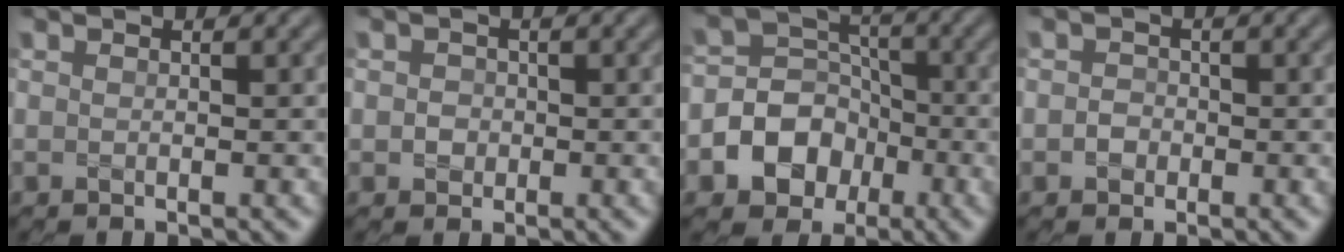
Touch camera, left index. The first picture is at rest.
{"total": 1.3, "force": [0.0, 1.3, 0.4], "torque": [-0.003, -0.002, -0.004]}
{"total": 7.6, "force": [-2.7, 6.6, 2.6], "torque": [-0.034, 0.010, -0.075]}
{"total": 1.3, "force": [-0.3, 1.2, 0.4], "torque": [-0.003, -0.001, -0.010]}